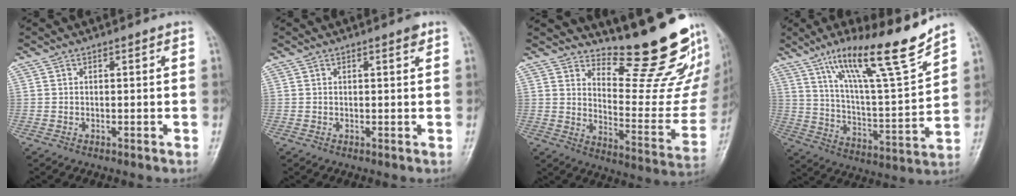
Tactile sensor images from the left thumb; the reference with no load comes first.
{"total": 1.1, "force": [0.7, 0.4, 0.8], "torque": [-0.001, -0.001, 0.007]}
{"total": 19.1, "force": [16.4, 3.8, 9.1], "torque": [-0.079, -0.167, 0.227]}
{"total": 18.7, "force": [13.1, 2.2, 13.2], "torque": [-0.192, -0.071, 0.226]}